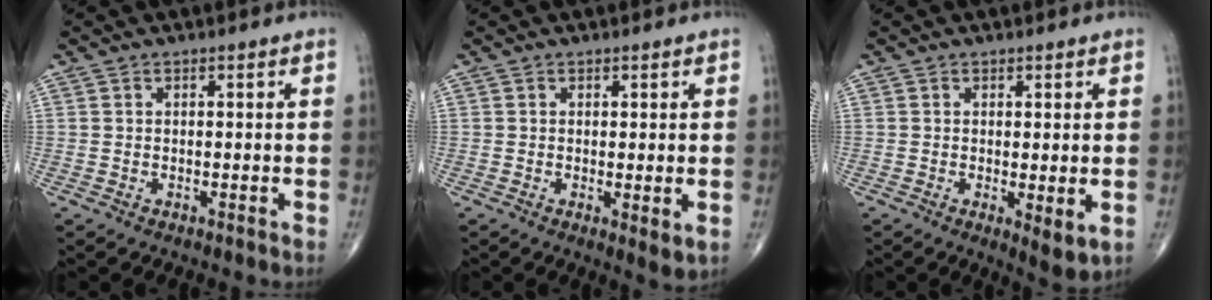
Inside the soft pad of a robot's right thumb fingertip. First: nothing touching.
{"total": 2.8, "force": [-0.1, 0.7, 2.7], "torque": [-0.046, -0.014, -0.003]}
{"total": 4.2, "force": [-0.4, 1.2, 4.0], "torque": [-0.064, -0.017, -0.006]}